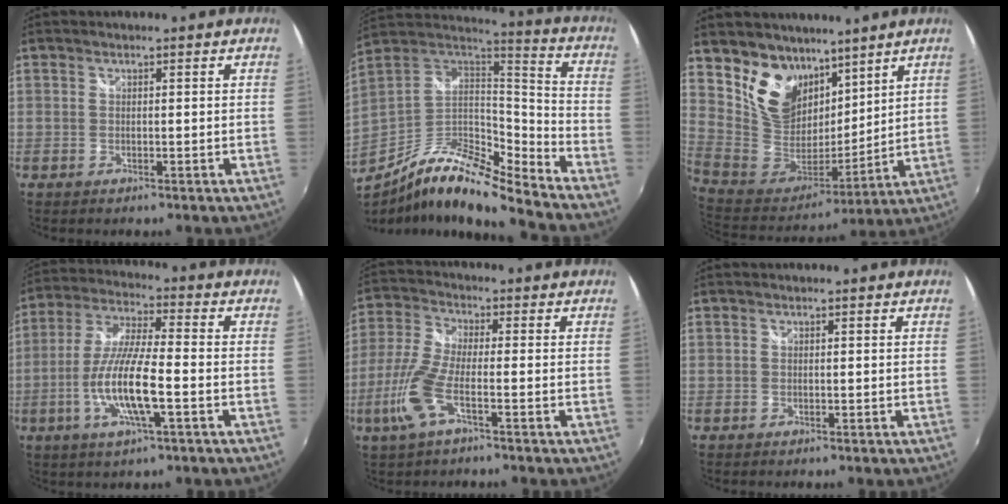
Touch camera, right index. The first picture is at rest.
{"total": 17.4, "force": [-13.2, 3.2, 10.8], "torque": [-0.199, -0.010, -0.256]}
{"total": 16.1, "force": [11.1, 10.0, 5.9], "torque": [-0.136, 0.005, 0.228]}
{"total": 12.6, "force": [-3.8, 2.1, 11.8], "torque": [-0.241, -0.008, -0.072]}
{"total": 9.2, "force": [-3.9, 2.2, 8.0], "torque": [-0.190, -0.004, -0.082]}
{"total": 0.0}